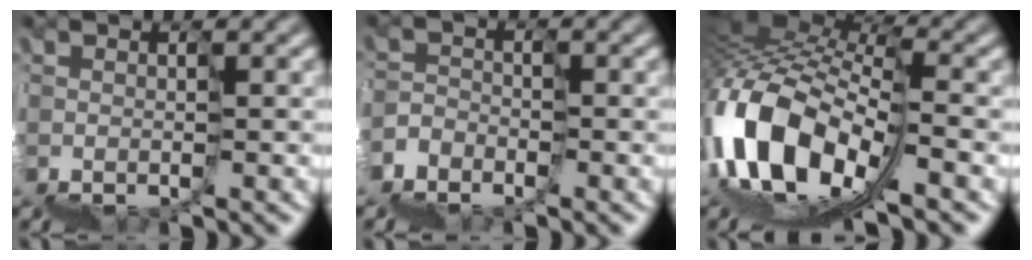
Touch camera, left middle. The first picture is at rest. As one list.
[{"total": 1.1, "force": [-0.6, 0.6, -0.7], "torque": [0.021, 0.015, -0.021]}, {"total": 9.6, "force": [-0.8, 5.3, 8.0], "torque": [-0.166, 0.025, -0.022]}]